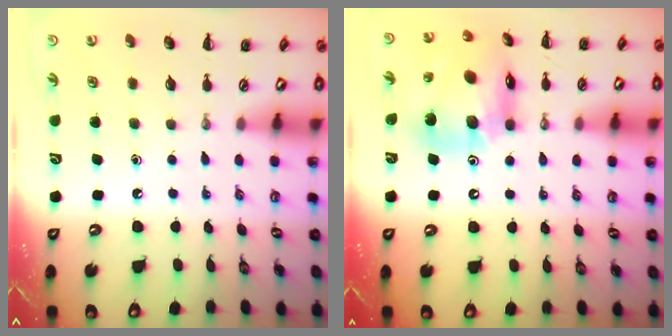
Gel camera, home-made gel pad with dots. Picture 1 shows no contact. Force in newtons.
{"total": 14.3, "press": 13.9, "slide": 3.5}